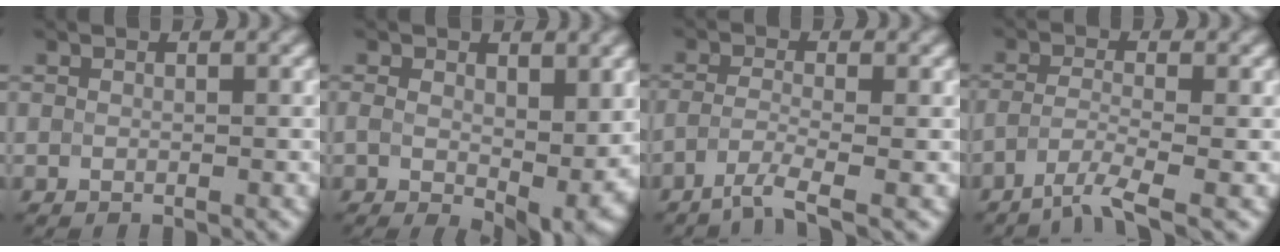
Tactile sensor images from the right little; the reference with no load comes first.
{"total": 7.5, "force": [-0.5, 4.3, 6.1], "torque": [-0.110, -0.022, 0.011]}
{"total": 2.9, "force": [-2.4, 0.1, 1.7], "torque": [-0.028, 0.001, -0.056]}
{"total": 3.4, "force": [-2.8, 0.1, 1.9], "torque": [-0.035, -0.001, -0.063]}